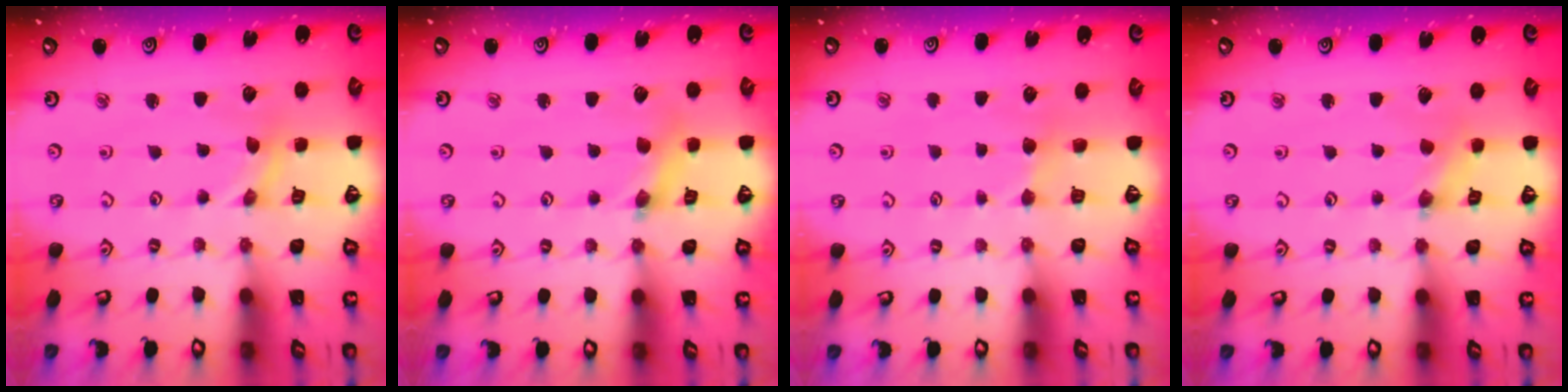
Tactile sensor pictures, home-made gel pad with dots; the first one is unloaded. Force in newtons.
{"total": 2.8, "press": 2.8, "slide": 0.4}
{"total": 2.2, "press": 2.2, "slide": 0.3}
{"total": 0.0}